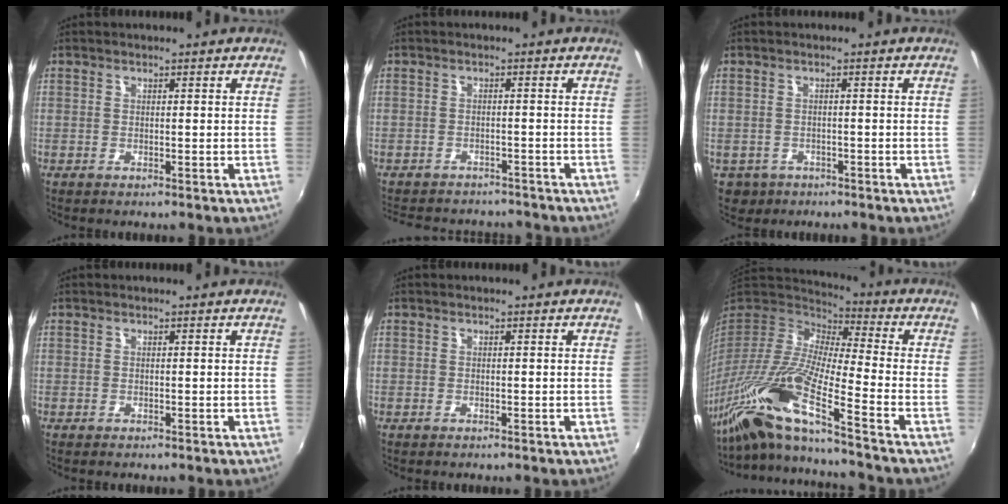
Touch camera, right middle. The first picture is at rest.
{"total": 11.5, "force": [-10.0, 4.2, 3.8], "torque": [-0.090, -0.011, -0.140]}
{"total": 4.7, "force": [-2.0, 4.0, 1.4], "torque": [-0.039, -0.007, -0.024]}
{"total": 0.0}
{"total": 0.0}
{"total": 18.3, "force": [-12.9, -0.1, 13.0], "torque": [-0.237, -0.031, -0.261]}